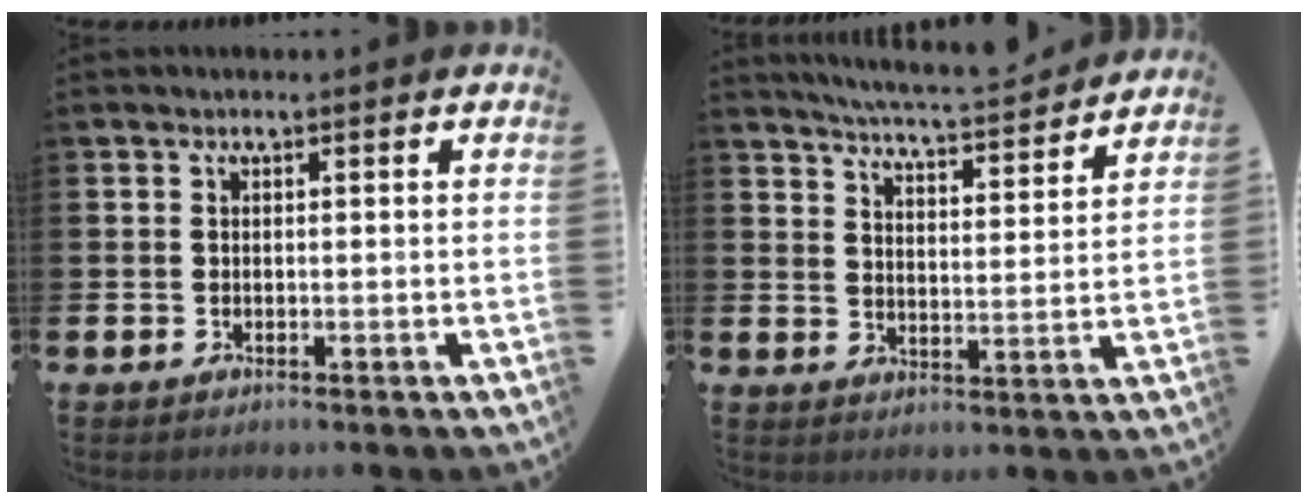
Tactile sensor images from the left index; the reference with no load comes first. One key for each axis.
{"total": 5.9, "fx": 5.8, "fy": -0.2, "fz": 1.0, "tx": -0.035, "ty": -0.045, "tz": 0.099}